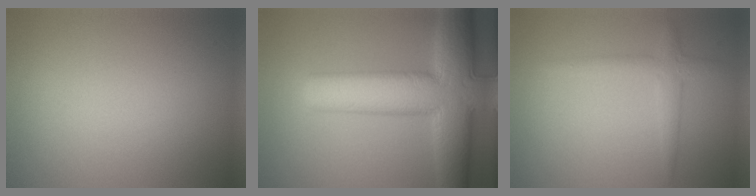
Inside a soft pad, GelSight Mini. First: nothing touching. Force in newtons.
{"total": 11.6, "press": 11.6, "slide": 0.6}
{"total": 2.1, "press": 2.1, "slide": 0.1}